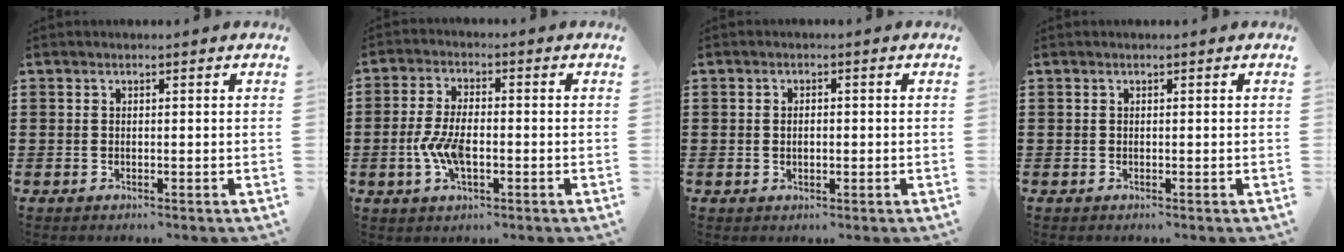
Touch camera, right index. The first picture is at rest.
{"total": 6.1, "force": [-1.5, 2.5, 5.3], "torque": [-0.128, -0.008, -0.032]}
{"total": 1.5, "force": [-0.1, 0.7, 1.3], "torque": [-0.026, 0.005, -0.003]}
{"total": 0.0}